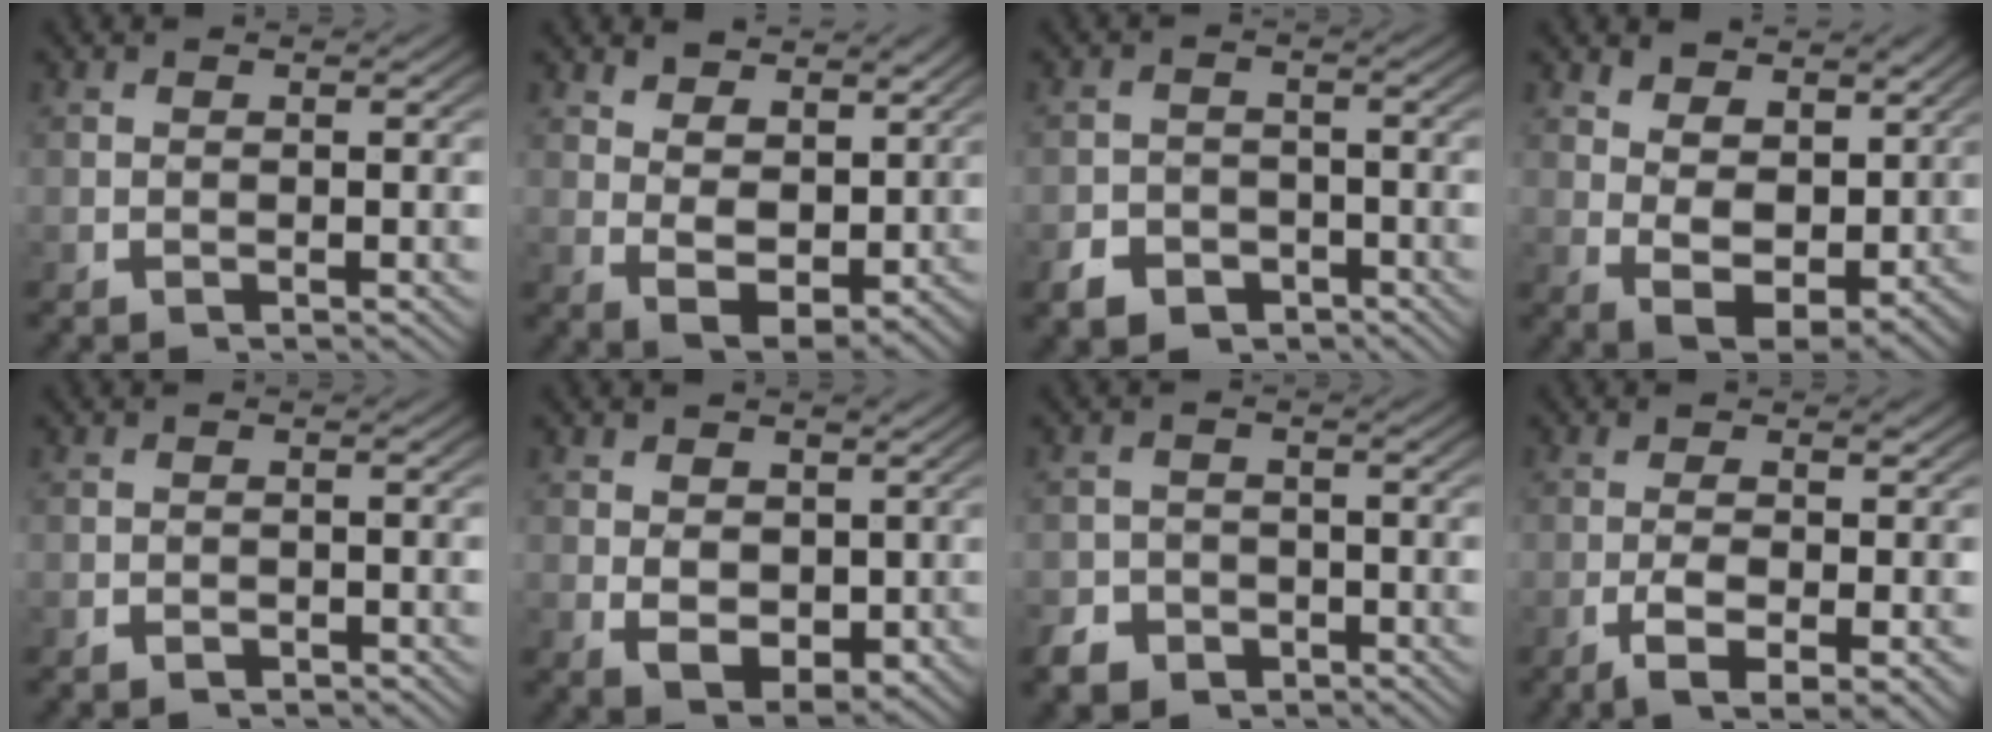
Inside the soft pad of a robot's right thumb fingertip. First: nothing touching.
{"total": 5.3, "force": [1.7, 3.6, 3.5], "torque": [-0.062, -0.021, 0.037]}
{"total": 4.8, "force": [-3.3, 3.2, 1.3], "torque": [-0.015, -0.023, -0.052]}
{"total": 6.6, "force": [1.4, 4.6, 4.5], "torque": [-0.084, -0.029, 0.033]}
{"total": 0.9, "force": [-0.8, 0.4, 0.2], "torque": [-0.006, -0.006, -0.013]}
{"total": 5.6, "force": [0.7, 4.2, 3.7], "torque": [-0.081, -0.035, 0.029]}
{"total": 4.8, "force": [-3.4, 3.1, 1.0], "torque": [-0.008, -0.024, -0.055]}
{"total": 4.9, "force": [-1.7, 2.1, 4.1], "torque": [-0.090, -0.022, -0.019]}